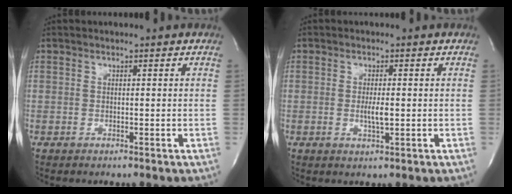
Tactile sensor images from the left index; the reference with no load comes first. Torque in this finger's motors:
{"motor_torque": [0.48, -0.07, 0.12, 0.03]}